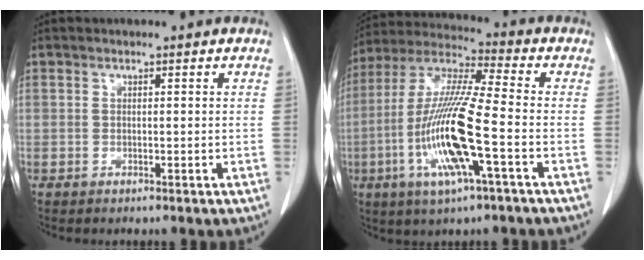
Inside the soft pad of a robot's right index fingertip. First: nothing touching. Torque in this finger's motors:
{"motor_torque": [2.14, 0.00, 0.52, 0.21]}